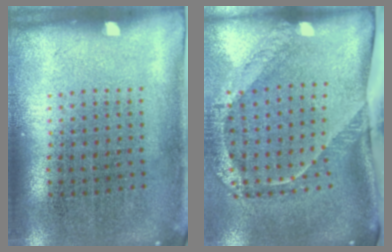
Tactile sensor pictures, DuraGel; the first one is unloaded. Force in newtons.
{"total": 2.7, "press": 1.8, "slide": 1.9}